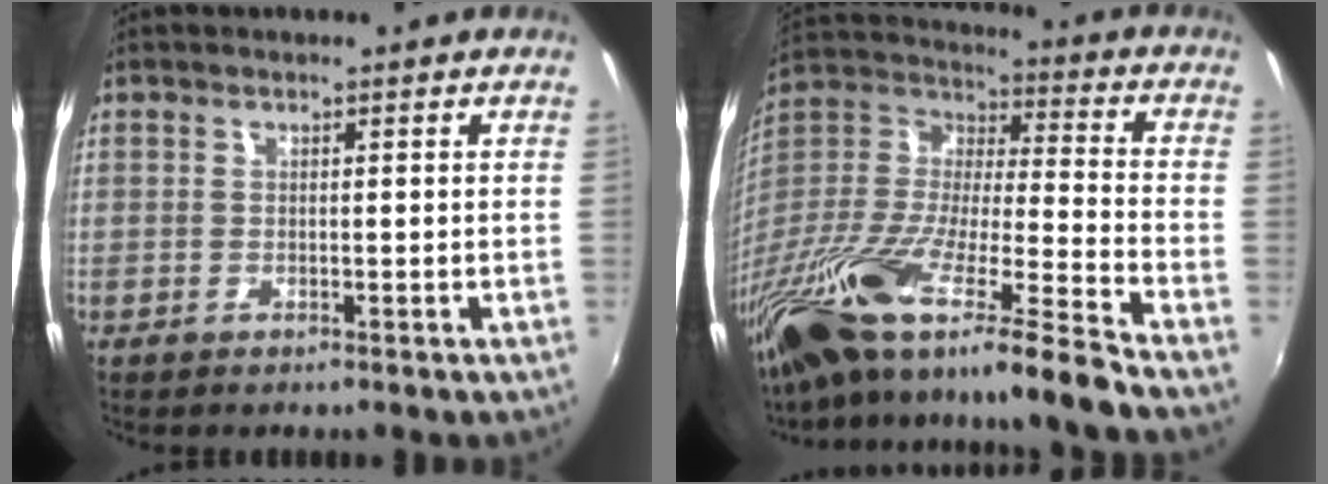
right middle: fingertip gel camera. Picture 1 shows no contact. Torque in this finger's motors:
{"motor_torque": [1.13, -1.00, 0.57, 0.21]}